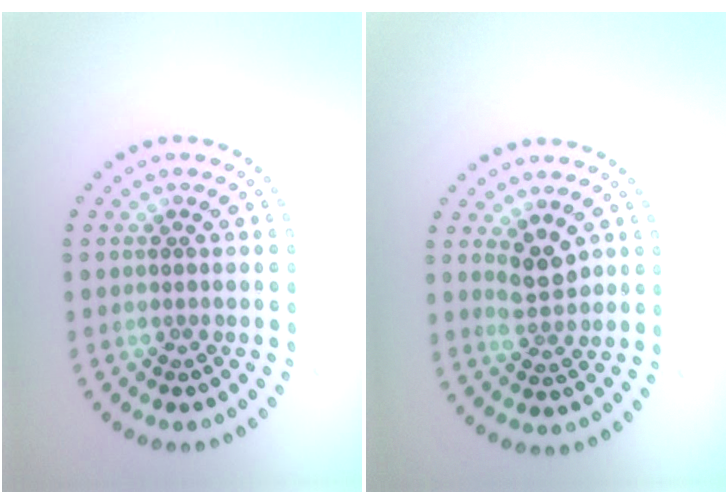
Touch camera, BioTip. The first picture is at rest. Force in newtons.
{"total": 2.4, "press": 2.3, "slide": 0.8}